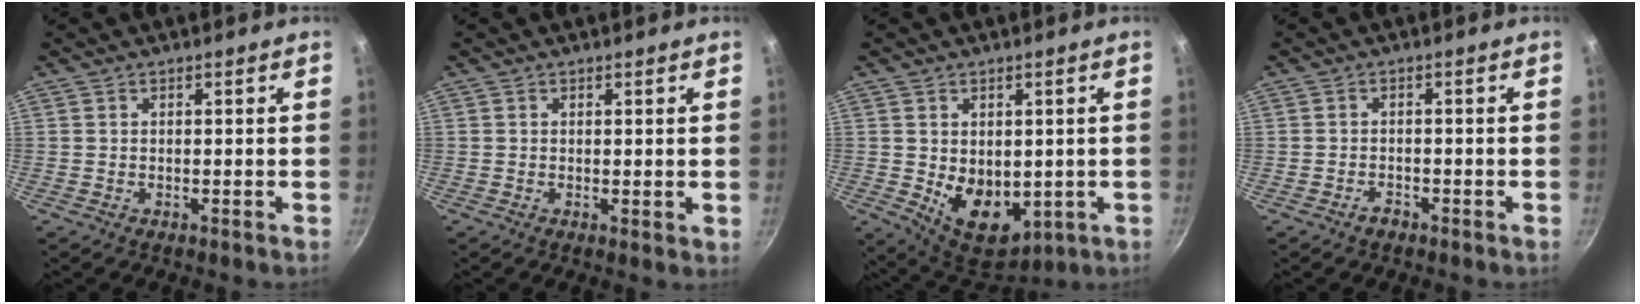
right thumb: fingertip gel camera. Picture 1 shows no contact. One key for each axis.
{"total": 1.0, "fx": 0.3, "fy": 0.3, "fz": 0.9, "tx": -0.010, "ty": -0.009, "tz": 0.001}
{"total": 11.1, "fx": -0.9, "fy": 7.8, "fz": 7.9, "tx": -0.092, "ty": -0.024, "tz": 0.011}
{"total": 1.7, "fx": -1.3, "fy": 0.8, "fz": 0.6, "tx": -0.005, "ty": 0.014, "tz": -0.021}